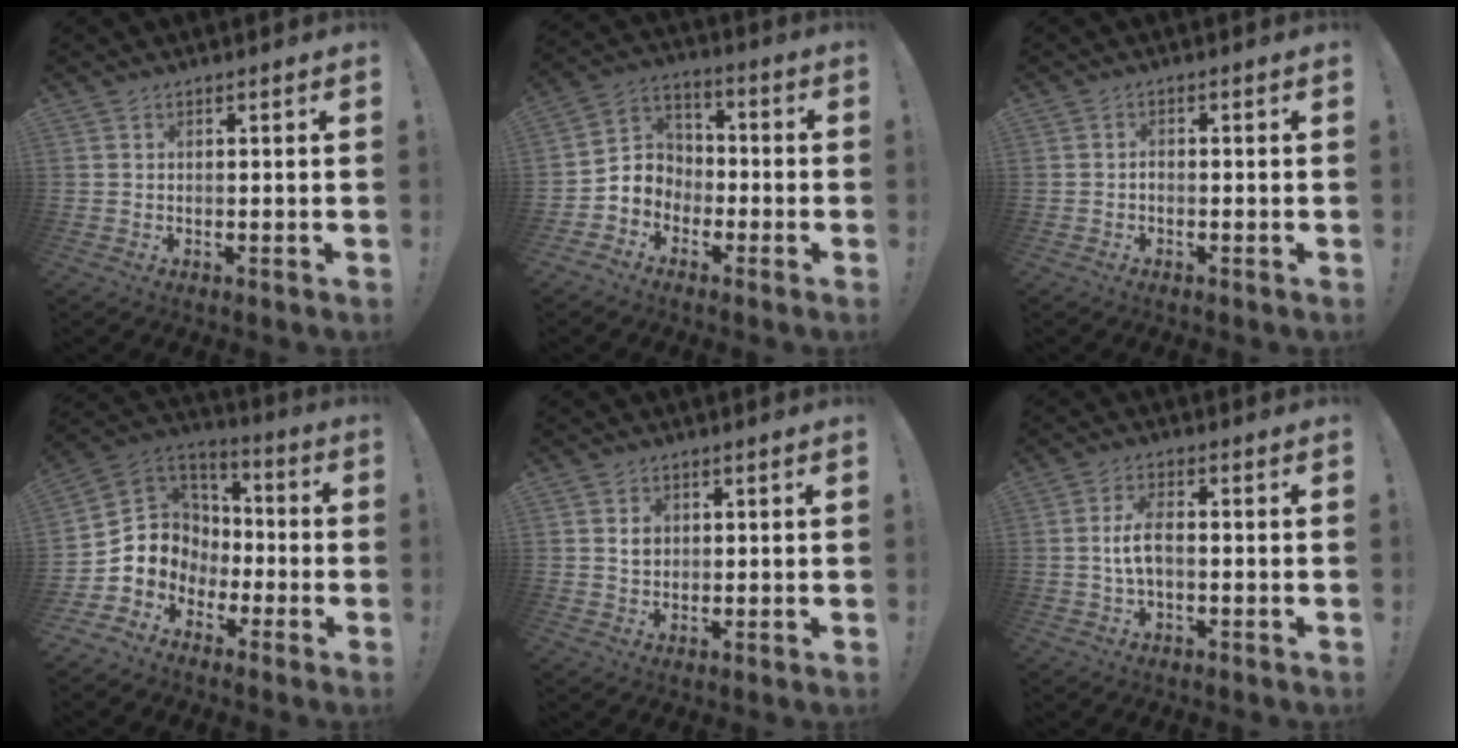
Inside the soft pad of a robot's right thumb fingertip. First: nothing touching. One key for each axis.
{"total": 7.3, "fx": -3.9, "fy": 6.1, "fz": 0.9, "tx": -0.025, "ty": 0.021, "tz": -0.068}
{"total": 0.8, "fx": -0.6, "fy": 0.5, "fz": 0.2, "tx": -0.010, "ty": 0.005, "tz": -0.010}
{"total": 9.6, "fx": -2.5, "fy": 9.1, "fz": 1.8, "tx": -0.039, "ty": 0.005, "tz": -0.027}
{"total": 3.5, "fx": 1.1, "fy": 3.1, "fz": 1.4, "tx": -0.008, "ty": -0.004, "tz": 0.016}
{"total": 6.5, "fx": -0.5, "fy": 2.8, "fz": 5.9, "tx": -0.129, "ty": 0.005, "tz": -0.009}